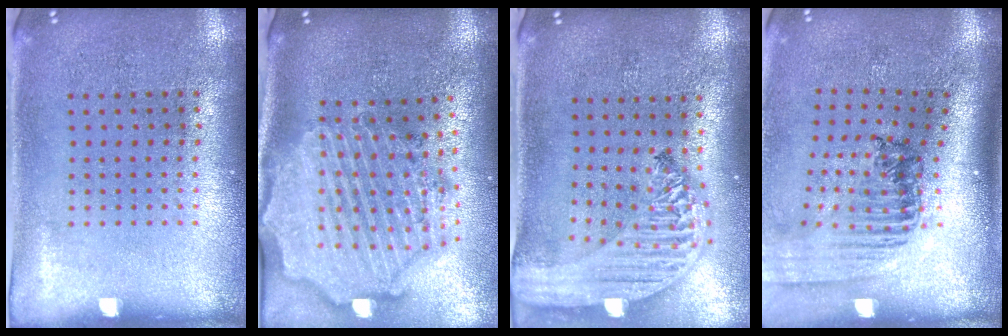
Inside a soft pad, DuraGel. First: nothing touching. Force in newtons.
{"total": 3.5, "press": 2.9, "slide": 2.0}
{"total": 2.7, "press": 2.2, "slide": 1.5}
{"total": 1.7, "press": 1.5, "slide": 0.7}